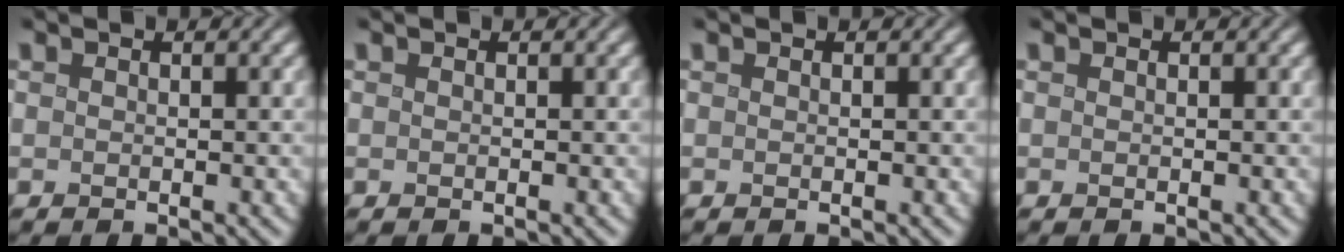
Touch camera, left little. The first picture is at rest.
{"total": 0.0}
{"total": 0.0}
{"total": 0.0}